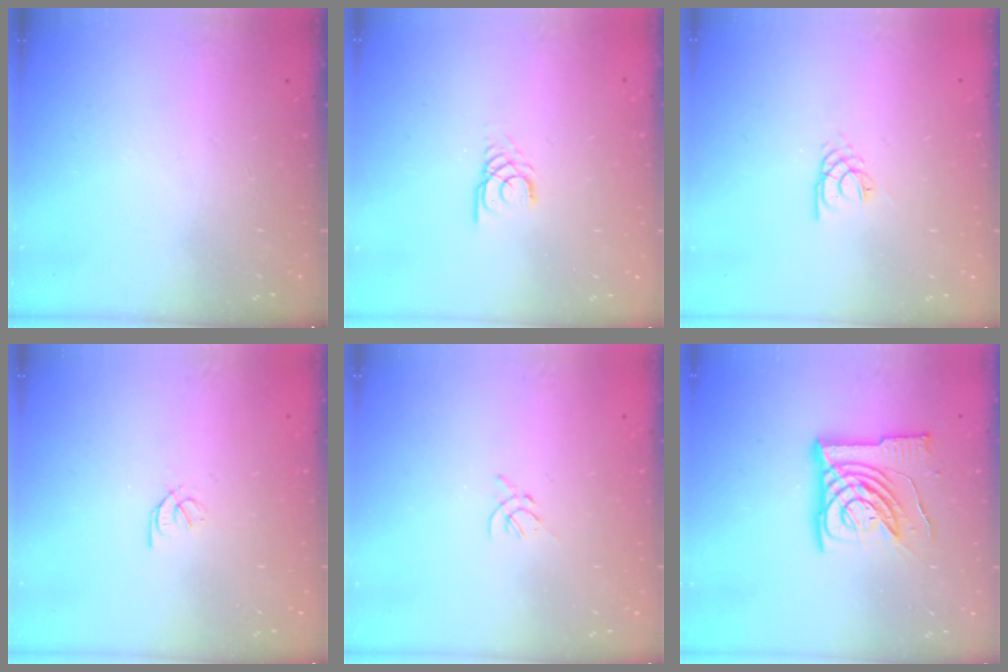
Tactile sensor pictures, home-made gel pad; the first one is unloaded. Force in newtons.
{"total": 2.2, "press": 2.2, "slide": 0.2}
{"total": 2.2, "press": 2.2, "slide": 0.3}
{"total": 1.6, "press": 1.6, "slide": 0.3}
{"total": 1.2, "press": 1.1, "slide": 0.5}
{"total": 15.3, "press": 15.2, "slide": 2.0}